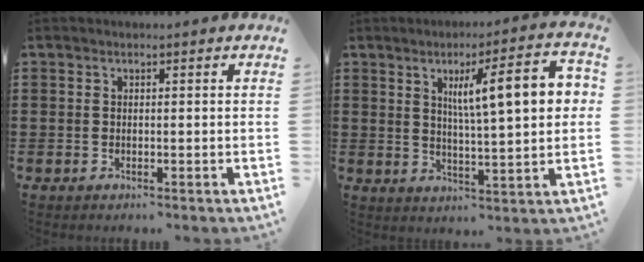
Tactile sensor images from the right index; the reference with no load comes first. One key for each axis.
{"total": 11.1, "fx": 3.3, "fy": 2.4, "fz": 10.4, "tx": -0.175, "ty": 0.005, "tz": 0.047}